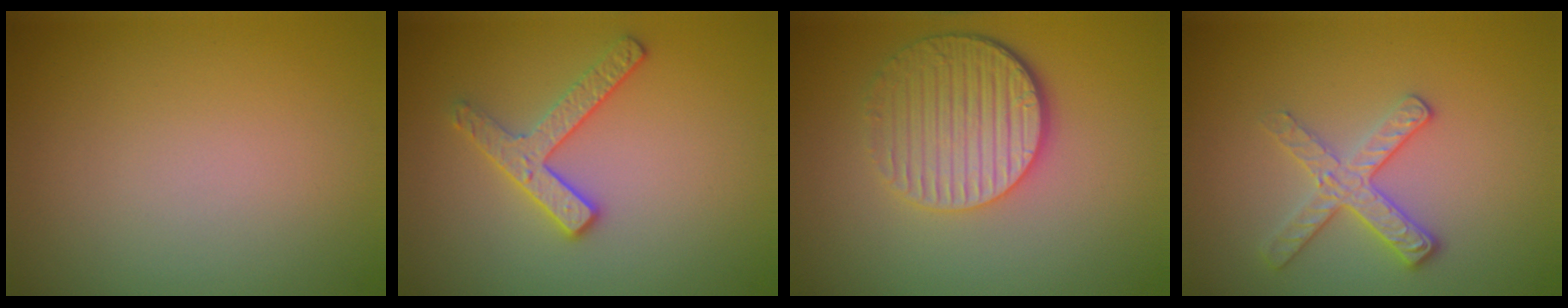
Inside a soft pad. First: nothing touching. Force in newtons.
{"total": 2.6, "press": 2.5, "slide": 0.6}
{"total": 5.2, "press": 4.0, "slide": 3.2}
{"total": 2.8, "press": 2.6, "slide": 1.0}